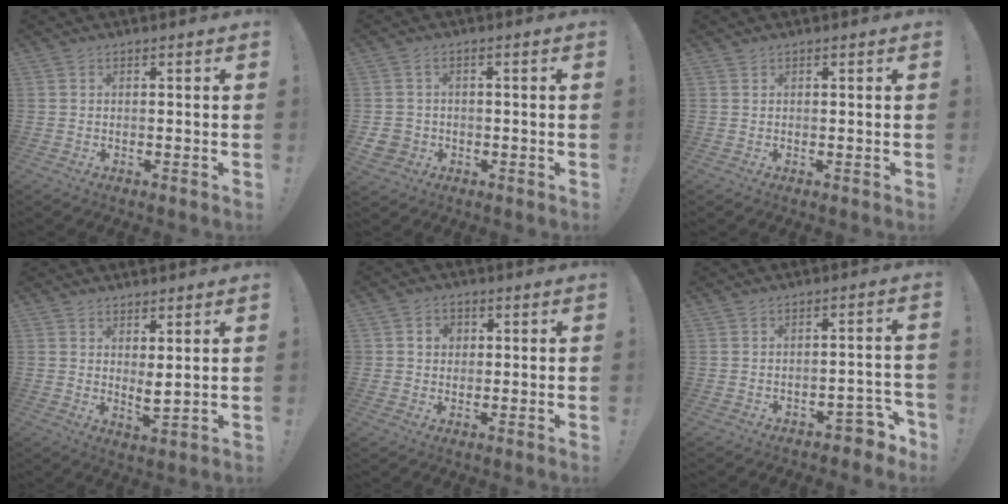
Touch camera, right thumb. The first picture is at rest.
{"total": 4.4, "force": [-0.5, 4.0, 1.6], "torque": [-0.049, 0.006, -0.005]}
{"total": 0.5, "force": [0.4, 0.3, -0.2], "torque": [-0.003, 0.002, 0.009]}
{"total": 3.9, "force": [2.4, 1.1, 3.0], "torque": [-0.040, -0.022, 0.043]}
{"total": 4.3, "force": [0.9, 4.0, 1.1], "torque": [-0.020, 0.004, 0.016]}
{"total": 6.3, "force": [-4.0, 3.2, 3.7], "torque": [-0.042, 0.029, -0.065]}